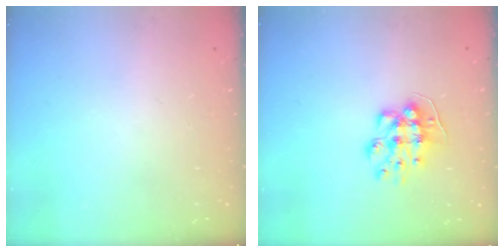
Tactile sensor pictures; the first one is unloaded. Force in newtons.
{"total": 8.7, "press": 8.7, "slide": 0.2}